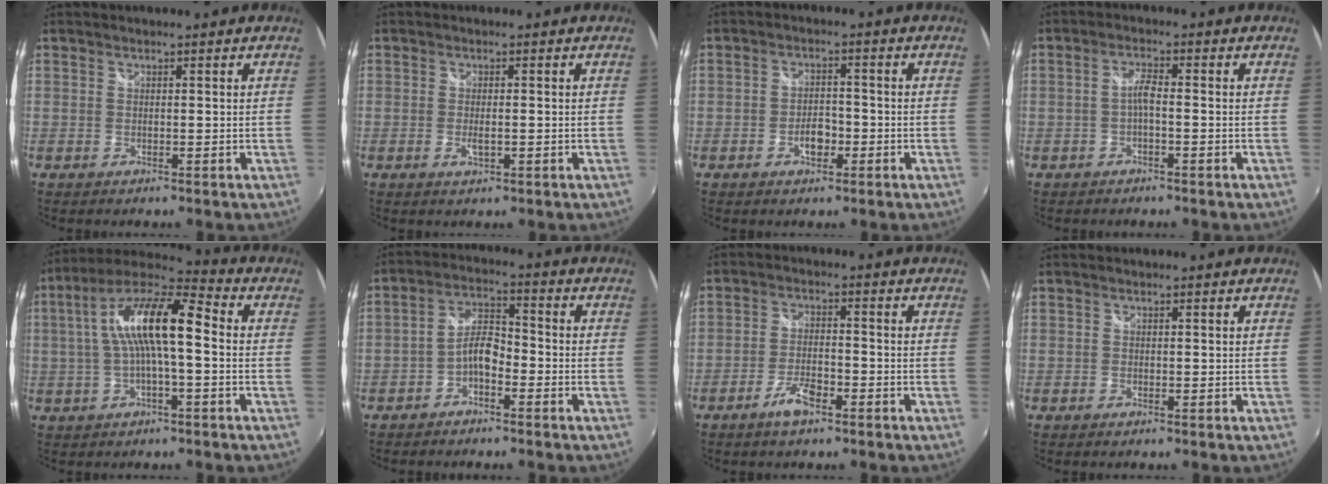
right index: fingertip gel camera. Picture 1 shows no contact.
{"total": 2.2, "force": [-0.6, 0.9, 1.9], "torque": [-0.034, -0.006, -0.008]}
{"total": 4.1, "force": [-1.8, 2.5, 2.7], "torque": [-0.049, 0.002, -0.028]}
{"total": 2.4, "force": [-0.9, 0.4, 2.2], "torque": [-0.047, 0.007, -0.018]}
{"total": 14.4, "force": [0.5, 3.6, 13.9], "torque": [-0.260, 0.024, 0.002]}
{"total": 5.2, "force": [-2.9, 2.3, 3.7], "torque": [-0.076, 0.016, -0.055]}
{"total": 5.4, "force": [-3.5, 1.6, 3.8], "torque": [-0.085, -0.002, -0.063]}
{"total": 0.0}